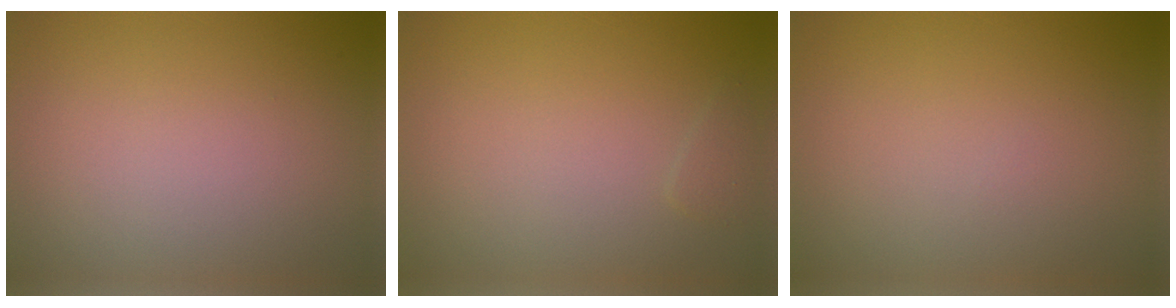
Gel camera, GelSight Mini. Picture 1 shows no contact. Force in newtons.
{"total": 0.7, "press": 0.7, "slide": 0.1}
{"total": 0.0}